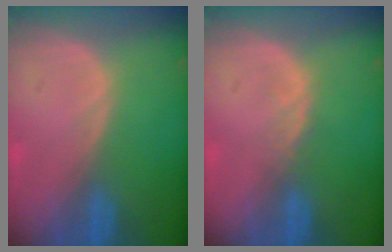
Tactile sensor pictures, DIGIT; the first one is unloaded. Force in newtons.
{"total": 1.1, "press": 1.1, "slide": 0.2}